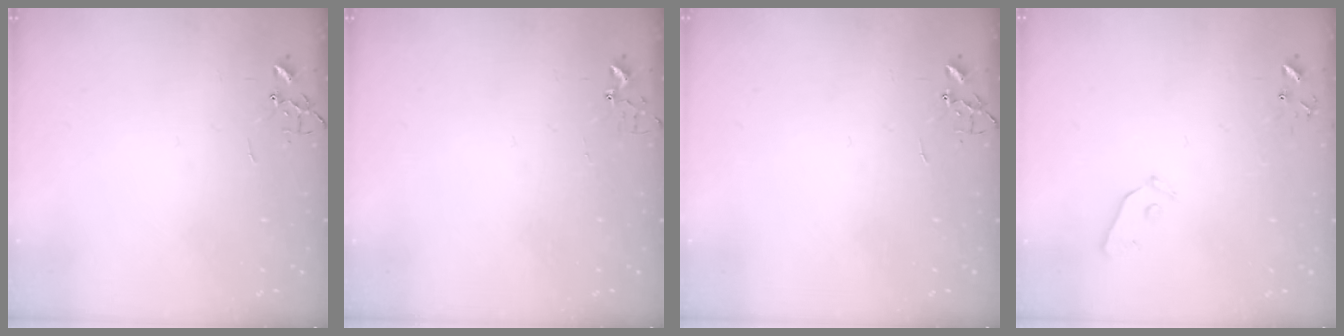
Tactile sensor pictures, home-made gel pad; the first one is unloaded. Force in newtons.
{"total": 2.7, "press": 2.7, "slide": 0.3}
{"total": 0.0}
{"total": 4.0, "press": 4.0, "slide": 0.5}